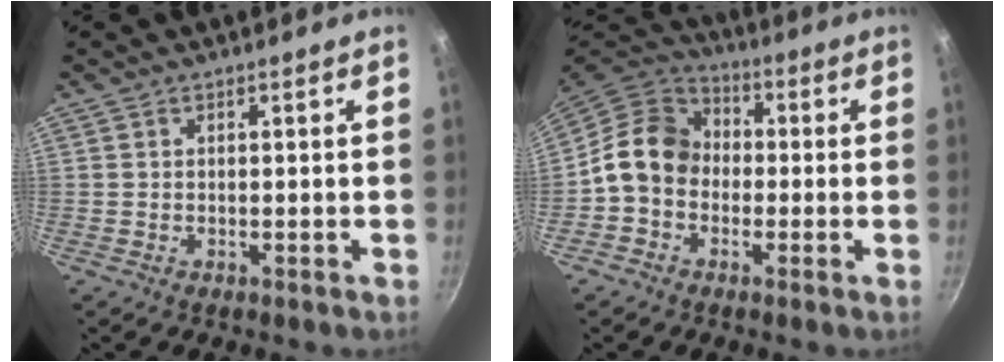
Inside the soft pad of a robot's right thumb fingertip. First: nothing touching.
{"total": 11.8, "force": [-1.1, 9.8, 6.5], "torque": [-0.083, 0.036, -0.043]}